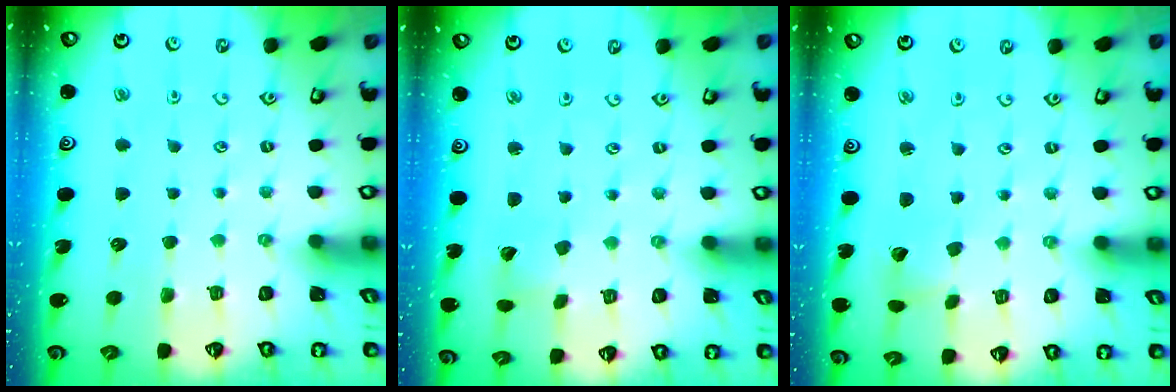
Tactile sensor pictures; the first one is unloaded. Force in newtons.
{"total": 1.8, "press": 1.7, "slide": 0.1}
{"total": 1.9, "press": 1.9, "slide": 0.3}